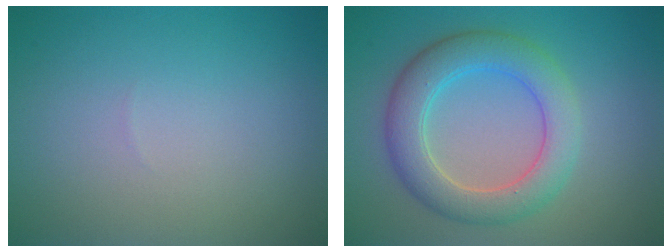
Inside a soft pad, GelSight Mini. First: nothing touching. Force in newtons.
{"total": 5.0, "press": 5.0, "slide": 0.0}